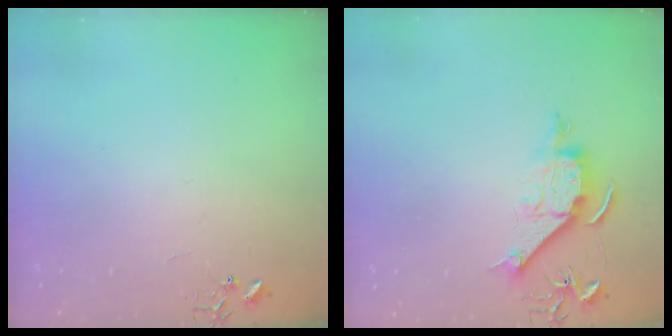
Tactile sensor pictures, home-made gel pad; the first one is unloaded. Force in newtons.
{"total": 10.4, "press": 10.4, "slide": 0.9}